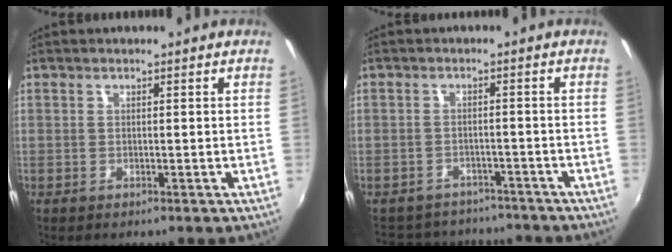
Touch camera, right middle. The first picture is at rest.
{"total": 10.4, "force": [-9.0, 4.7, 2.3], "torque": [-0.060, 0.024, -0.122]}